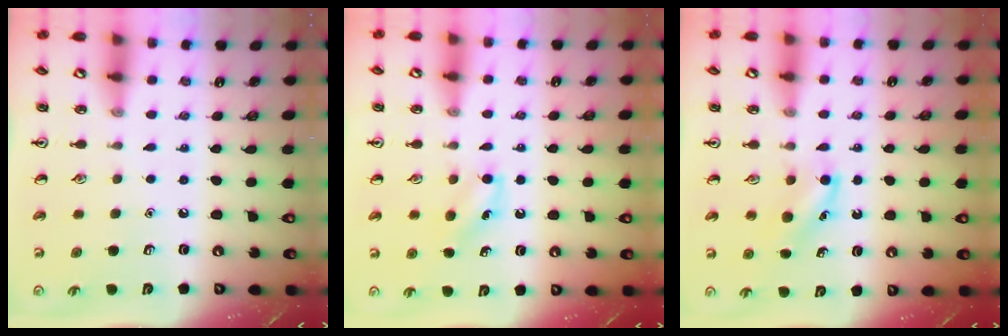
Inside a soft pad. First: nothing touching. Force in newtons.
{"total": 6.4, "press": 6.2, "slide": 1.7}
{"total": 4.6, "press": 4.4, "slide": 1.3}